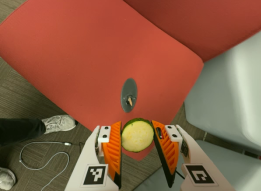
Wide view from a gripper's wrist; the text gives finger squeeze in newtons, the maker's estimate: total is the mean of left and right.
{"total": 8.0, "left": 8.3, "right": 7.7}